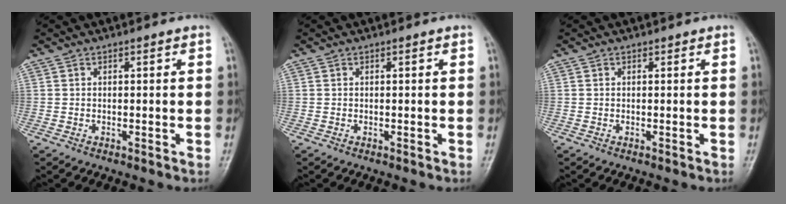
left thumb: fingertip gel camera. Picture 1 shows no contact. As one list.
[{"total": 0.0}, {"total": 0.0}]